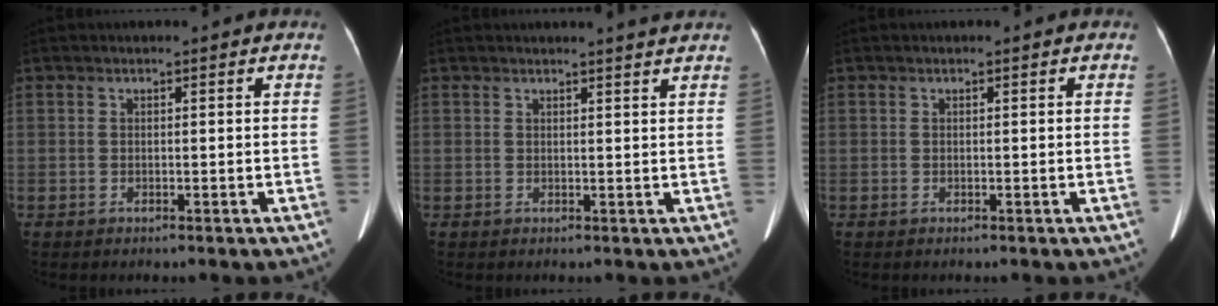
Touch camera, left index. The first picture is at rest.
{"total": 3.2, "force": [3.0, -0.6, 1.0], "torque": [-0.016, -0.003, 0.030]}
{"total": 0.0}